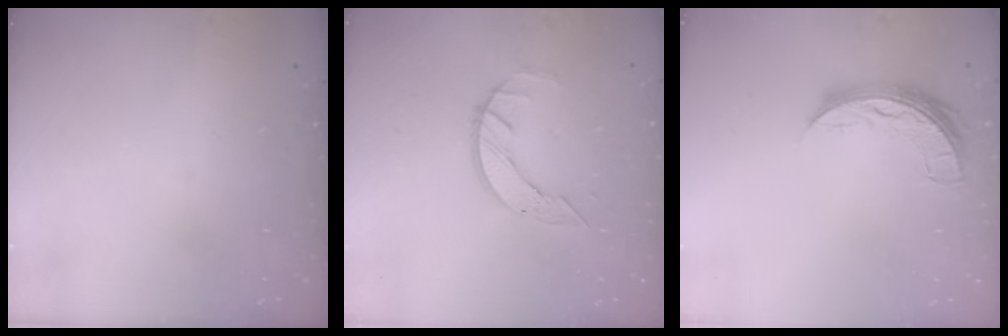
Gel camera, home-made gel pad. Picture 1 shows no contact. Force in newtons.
{"total": 5.7, "press": 5.7, "slide": 0.6}
{"total": 7.0, "press": 7.0, "slide": 0.7}